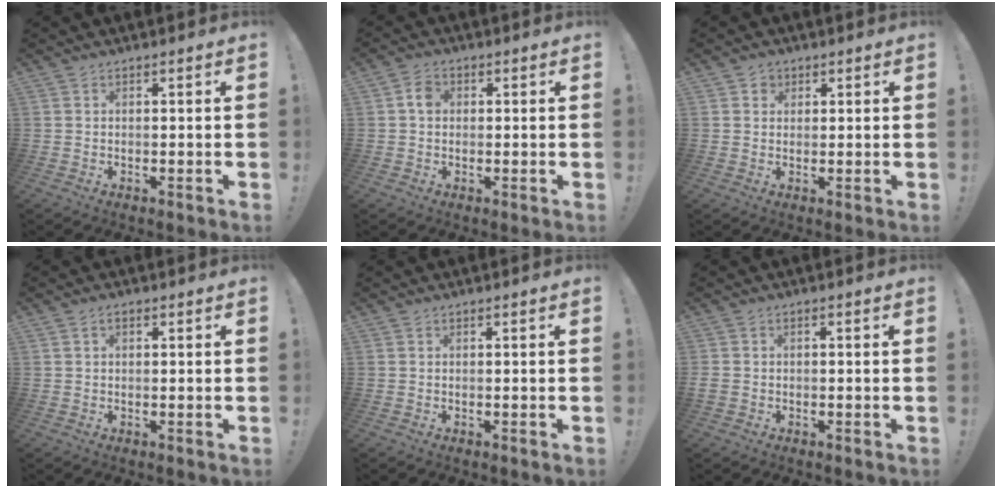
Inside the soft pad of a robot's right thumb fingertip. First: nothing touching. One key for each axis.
{"total": 3.6, "fx": 0.2, "fy": 2.8, "fz": 2.2, "tx": -0.038, "ty": 0.010, "tz": 0.004}
{"total": 2.6, "fx": 1.2, "fy": 2.3, "fz": 0.3, "tx": 0.002, "ty": -0.004, "tz": 0.020}
{"total": 1.1, "fx": 0.2, "fy": 0.8, "fz": 0.7, "tx": -0.014, "ty": 0.004, "tz": 0.005}
{"total": 0.0}
{"total": 1.8, "fx": -1.1, "fy": 1.2, "fz": 0.9, "tx": -0.014, "ty": 0.007, "tz": -0.019}